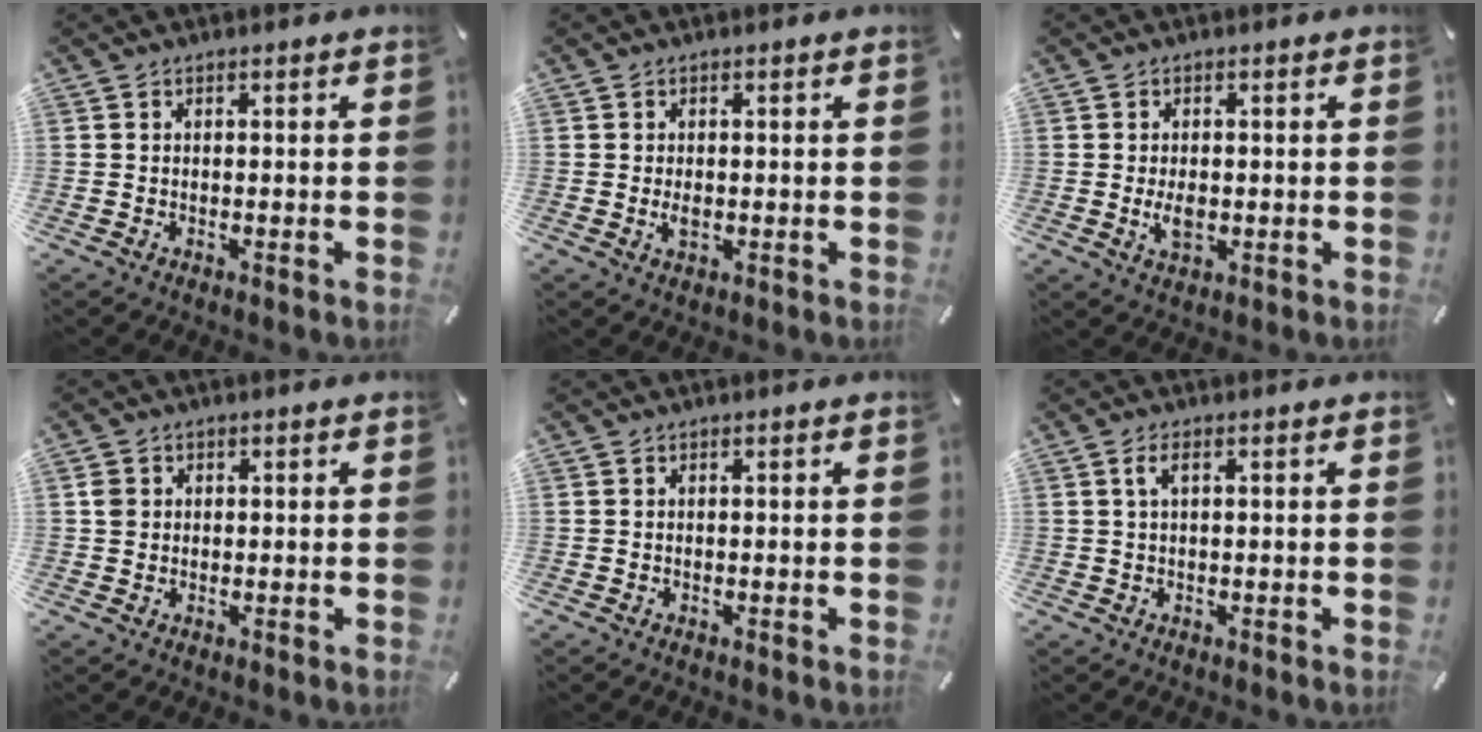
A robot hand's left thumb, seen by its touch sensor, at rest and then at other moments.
{"total": 2.2, "force": [-0.1, 1.3, 1.8], "torque": [-0.045, -0.002, -0.005]}
{"total": 3.8, "force": [-0.3, 2.2, 3.0], "torque": [-0.071, -0.002, -0.008]}
{"total": 2.3, "force": [0.3, 2.2, 0.6], "torque": [-0.006, 0.002, 0.003]}
{"total": 0.0}
{"total": 2.6, "force": [0.8, 0.8, 2.3], "torque": [-0.048, 0.006, 0.010]}